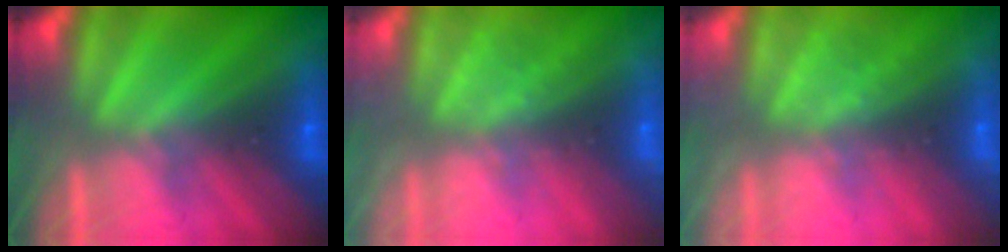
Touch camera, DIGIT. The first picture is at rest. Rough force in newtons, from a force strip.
{"total": 2.4}
{"total": 2.4}